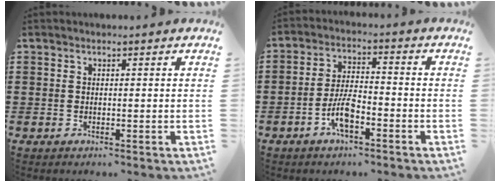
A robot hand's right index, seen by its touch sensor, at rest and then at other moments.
{"total": 6.1, "force": [-3.0, 2.1, 4.9], "torque": [-0.114, -0.001, -0.063]}